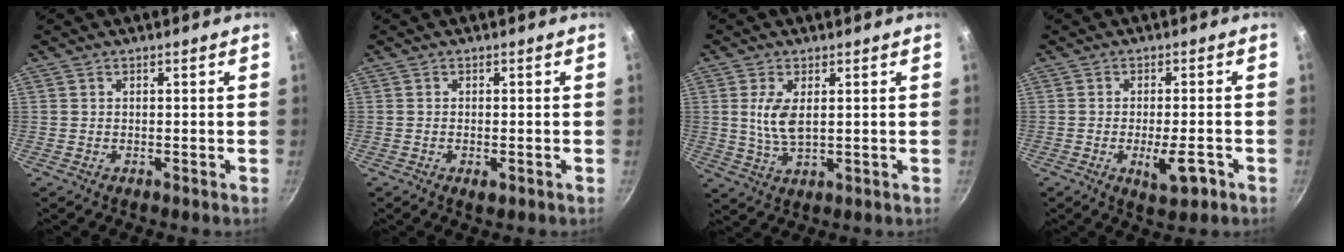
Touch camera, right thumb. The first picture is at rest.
{"total": 1.3, "force": [-0.4, 0.5, 1.1], "torque": [-0.022, -0.003, -0.007]}
{"total": 6.1, "force": [1.3, 2.9, 5.3], "torque": [-0.102, -0.011, 0.027]}
{"total": 6.2, "force": [-2.4, 2.2, 5.3], "torque": [-0.066, 0.008, -0.031]}